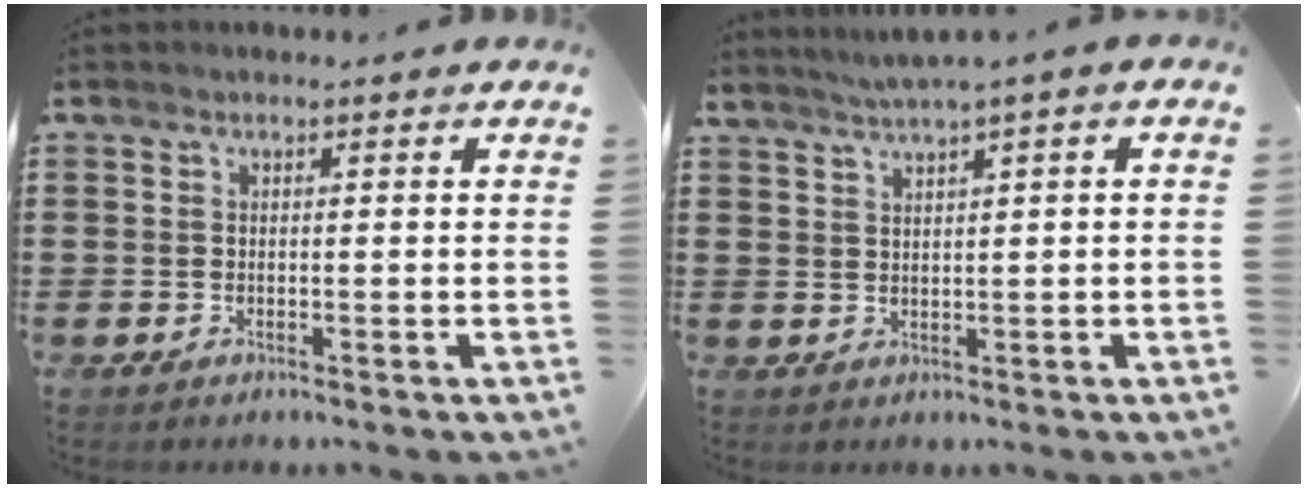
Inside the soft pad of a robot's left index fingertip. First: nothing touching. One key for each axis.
{"total": 1.5, "fx": 0.9, "fy": -0.4, "fz": 1.1, "tx": -0.019, "ty": -0.002, "tz": 0.016}